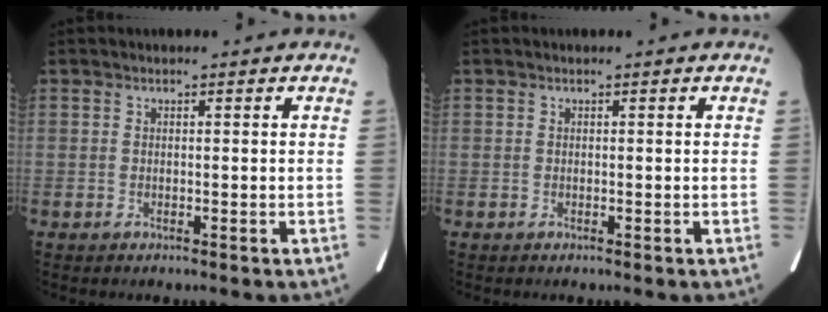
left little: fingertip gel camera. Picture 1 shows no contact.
{"total": 0.0}